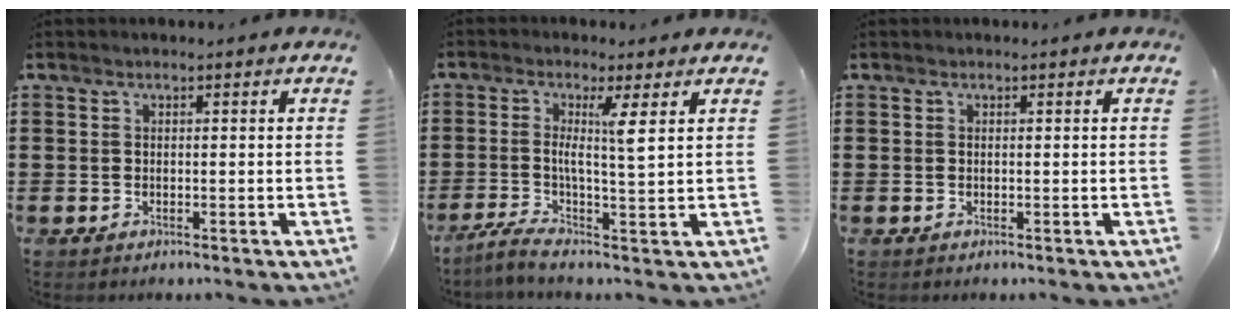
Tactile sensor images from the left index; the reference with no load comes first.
{"total": 5.3, "force": [1.8, -0.8, 4.9], "torque": [-0.099, -0.016, 0.024]}
{"total": 0.0}